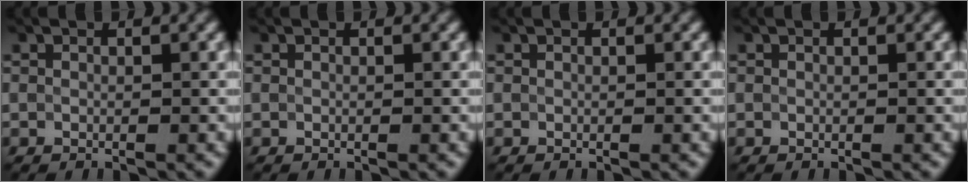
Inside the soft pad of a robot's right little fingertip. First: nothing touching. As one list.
[{"total": 0.0}, {"total": 0.0}, {"total": 0.0}]